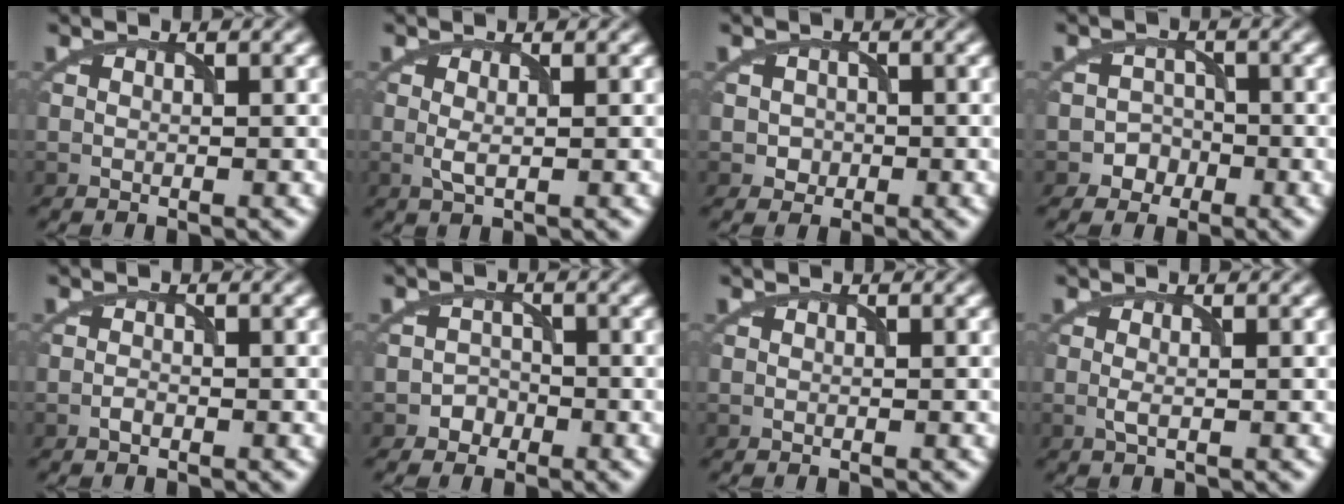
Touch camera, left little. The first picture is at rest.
{"total": 1.2, "force": [0.1, 0.3, 1.2], "torque": [-0.026, 0.000, 0.000]}
{"total": 1.4, "force": [-0.2, 1.4, 0.2], "torque": [0.010, -0.001, -0.005]}
{"total": 2.3, "force": [-1.3, 1.9, 0.0], "torque": [0.019, 0.012, -0.025]}
{"total": 0.7, "force": [-0.5, 0.3, 0.4], "torque": [-0.009, 0.001, -0.011]}
{"total": 1.7, "force": [-1.0, 1.3, 0.0], "torque": [0.009, 0.011, -0.018]}
{"total": 0.0}
{"total": 0.9, "force": [-0.1, 0.2, 0.9], "torque": [-0.022, -0.001, -0.002]}